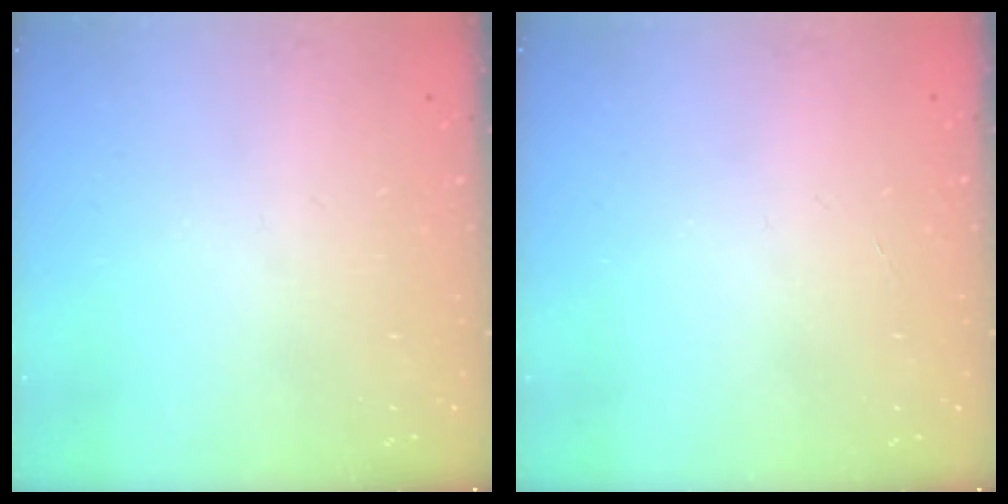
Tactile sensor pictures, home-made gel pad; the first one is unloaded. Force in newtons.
{"total": 0.0}